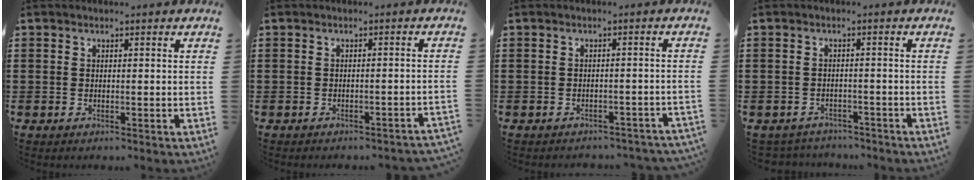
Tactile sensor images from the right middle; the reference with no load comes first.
{"total": 1.2, "force": [-1.1, 0.0, 0.3], "torque": [-0.008, 0.002, -0.023]}
{"total": 1.8, "force": [-1.7, 0.2, 0.1], "torque": [-0.008, 0.000, -0.037]}
{"total": 2.1, "force": [-2.0, 0.4, -0.2], "torque": [-0.005, 0.001, -0.046]}